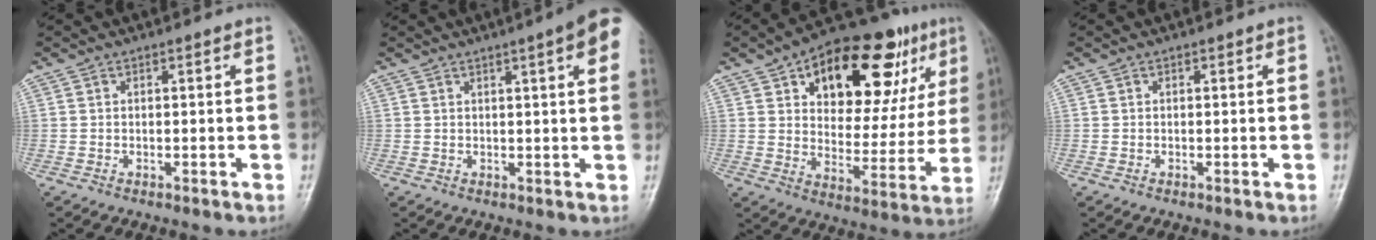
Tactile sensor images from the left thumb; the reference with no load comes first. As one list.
[{"total": 9.6, "force": [4.4, 1.5, 8.4], "torque": [-0.088, 0.001, 0.044]}, {"total": 24.8, "force": [11.3, 12.2, 18.4], "torque": [-0.218, -0.008, 0.167]}, {"total": 0.0}]